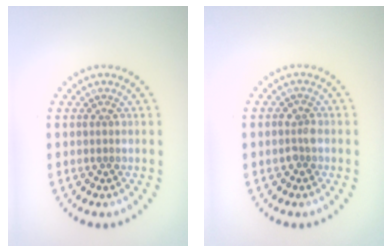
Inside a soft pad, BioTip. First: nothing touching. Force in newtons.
{"total": 1.1, "press": 1.1, "slide": 0.3}